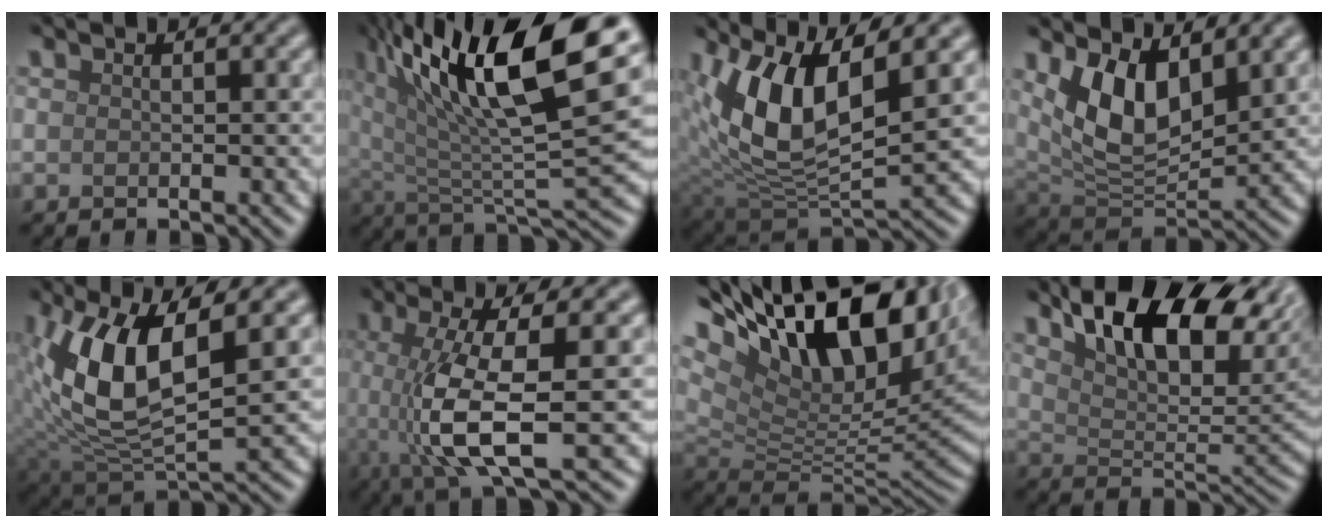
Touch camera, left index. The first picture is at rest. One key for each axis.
{"total": 16.5, "fx": 7.7, "fy": 5.3, "fz": 13.6, "tx": -0.237, "ty": 0.017, "tz": 0.132}
{"total": 10.0, "fx": 3.2, "fy": 4.2, "fz": 8.5, "tx": -0.174, "ty": -0.007, "tz": 0.058}
{"total": 7.6, "fx": 2.9, "fy": 3.7, "fz": 5.9, "tx": -0.117, "ty": -0.017, "tz": 0.059}
{"total": 10.0, "fx": 2.2, "fy": 4.3, "fz": 8.7, "tx": -0.185, "ty": -0.002, "tz": 0.040}
{"total": 8.4, "fx": -0.7, "fy": 2.2, "fz": 8.1, "tx": -0.145, "ty": -0.006, "tz": -0.012}
{"total": 16.3, "fx": 8.6, "fy": 7.1, "fz": 11.8, "tx": -0.220, "ty": 0.033, "tz": 0.157}
{"total": 11.1, "fx": 5.6, "fy": 5.3, "fz": 8.0, "tx": -0.125, "ty": 0.009, "tz": 0.099}